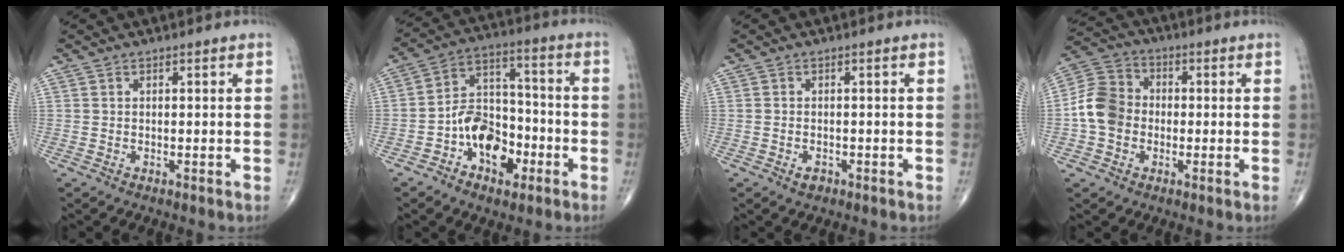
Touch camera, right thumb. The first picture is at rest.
{"total": 12.1, "force": [-4.8, 8.0, 7.7], "torque": [-0.090, 0.053, -0.084]}
{"total": 1.6, "force": [-0.9, 1.1, 0.8], "torque": [-0.009, 0.005, -0.012]}
{"total": 9.1, "force": [-1.4, 7.6, 4.8], "torque": [-0.074, 0.032, -0.039]}